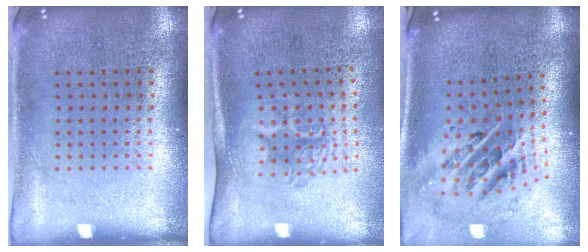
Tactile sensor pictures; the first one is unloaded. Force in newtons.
{"total": 1.7, "press": 1.3, "slide": 1.1}
{"total": 2.5, "press": 1.7, "slide": 1.8}